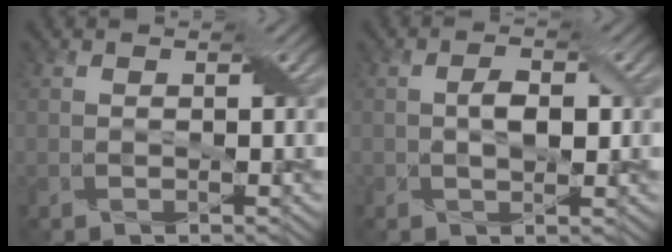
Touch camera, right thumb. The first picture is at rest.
{"total": 2.7, "force": [0.1, 1.5, 2.3], "torque": [-0.045, 0.000, 0.000]}